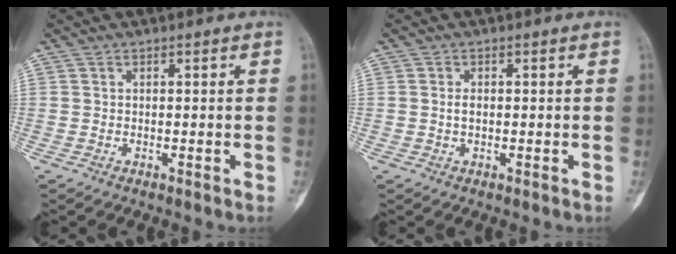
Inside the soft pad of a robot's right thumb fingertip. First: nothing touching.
{"total": 1.2, "force": [0.0, 0.7, 1.0], "torque": [-0.015, 0.001, 0.000]}